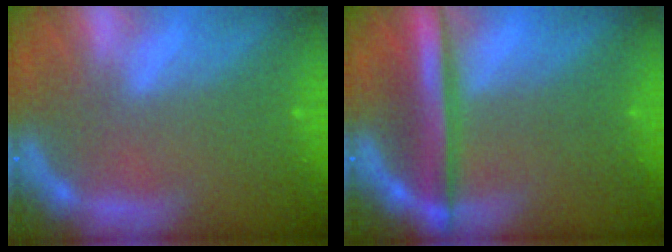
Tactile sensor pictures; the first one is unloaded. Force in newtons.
{"total": 5.5}